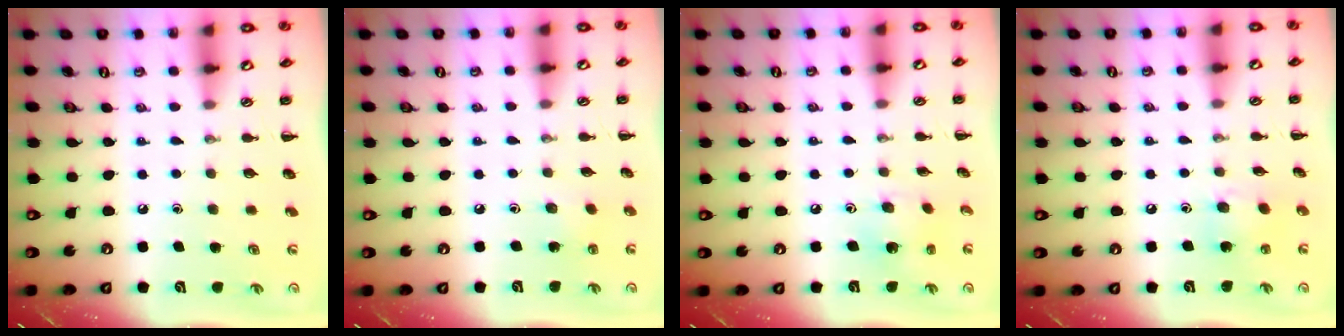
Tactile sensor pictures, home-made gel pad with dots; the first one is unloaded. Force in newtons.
{"total": 2.0, "press": 1.8, "slide": 0.7}
{"total": 4.3, "press": 4.3, "slide": 0.6}
{"total": 6.3, "press": 6.3, "slide": 0.7}